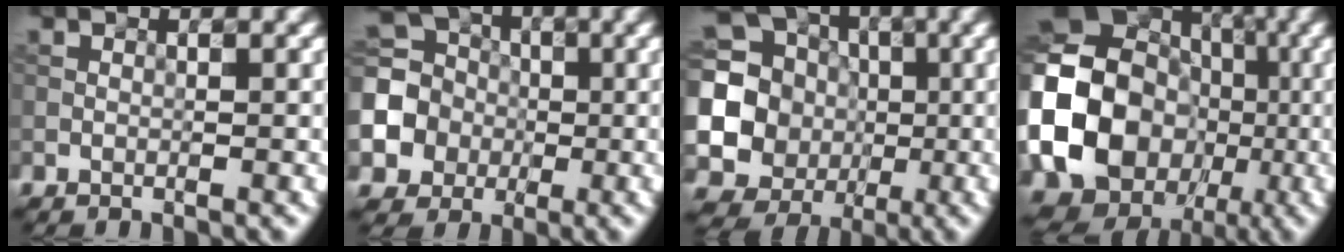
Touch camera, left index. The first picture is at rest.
{"total": 7.4, "force": [-1.0, 6.8, 2.7], "torque": [-0.073, -0.003, -0.038]}
{"total": 16.1, "force": [0.2, 15.3, 4.9], "torque": [-0.144, 0.012, -0.017]}
{"total": 23.0, "force": [-3.5, 20.4, 10.0], "torque": [-0.202, -0.030, -0.092]}